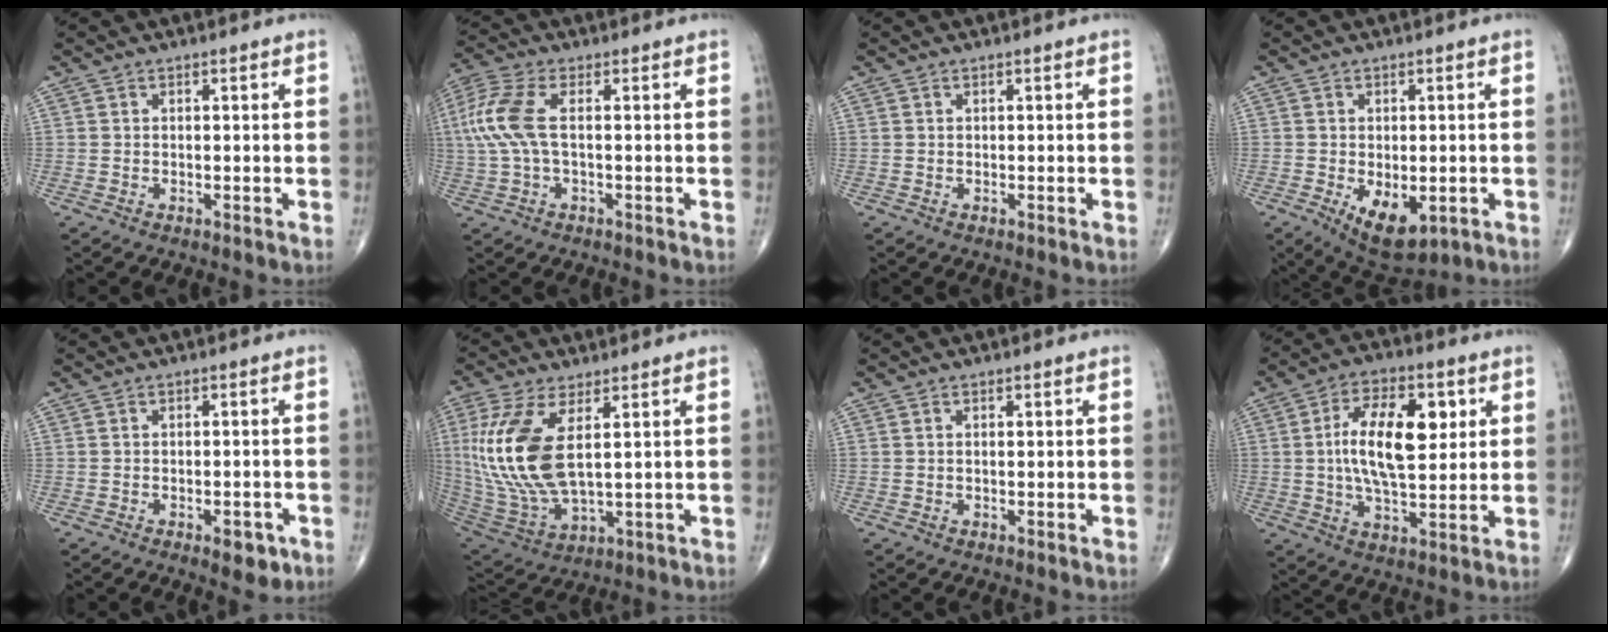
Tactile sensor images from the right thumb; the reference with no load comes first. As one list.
[{"total": 9.1, "force": [0.8, 3.8, 8.2], "torque": [-0.224, 0.020, 0.013]}, {"total": 0.0}, {"total": 8.9, "force": [-2.7, 4.7, 7.1], "torque": [-0.103, -0.011, -0.028]}, {"total": 4.0, "force": [-2.0, 1.8, 3.0], "torque": [-0.026, 0.004, -0.021]}, {"total": 17.8, "force": [3.7, 7.6, 15.7], "torque": [-0.355, -0.022, 0.086]}, {"total": 0.6, "force": [0.2, 0.2, 0.5], "torque": [-0.016, 0.004, 0.005]}, {"total": 15.3, "force": [2.7, 7.2, 13.2], "torque": [-0.211, -0.002, 0.046]}]